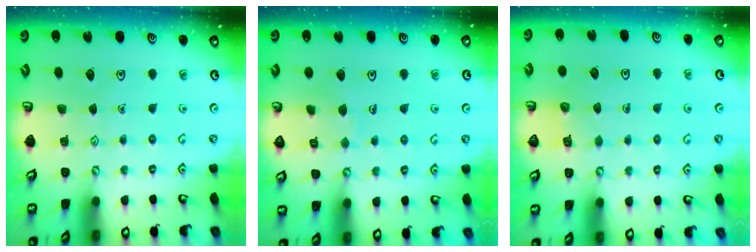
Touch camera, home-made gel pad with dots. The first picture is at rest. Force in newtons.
{"total": 5.4, "press": 5.4, "slide": 0.3}
{"total": 4.1, "press": 4.1, "slide": 0.3}